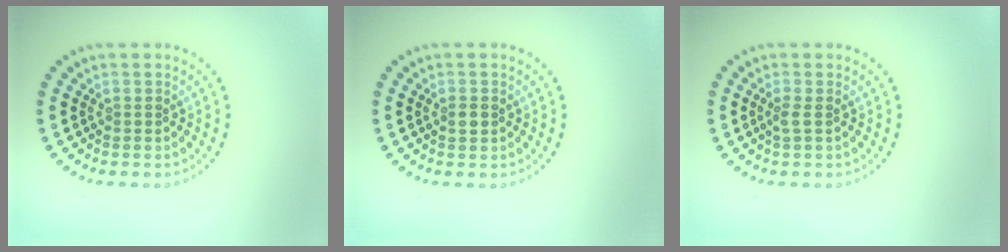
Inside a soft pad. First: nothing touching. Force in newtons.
{"total": 0.9, "press": 0.8, "slide": 0.3}
{"total": 0.9, "press": 0.6, "slide": 0.7}